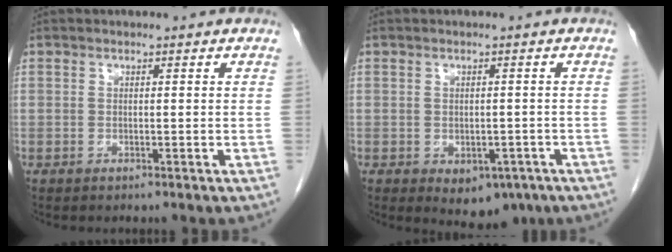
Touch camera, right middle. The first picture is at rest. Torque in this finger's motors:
{"motor_torque": [0.02, -0.01, 0.02, 0.02]}